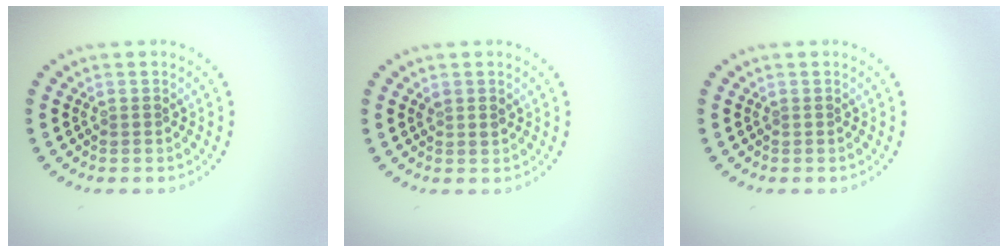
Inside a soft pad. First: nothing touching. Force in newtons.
{"total": 0.9, "press": 0.8, "slide": 0.5}
{"total": 0.0}